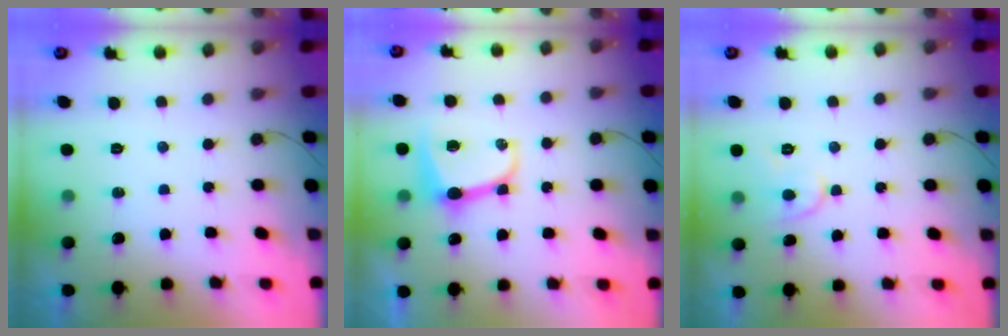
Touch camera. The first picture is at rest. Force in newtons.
{"total": 10.0, "press": 10.0, "slide": 0.9}
{"total": 6.5, "press": 6.5, "slide": 0.6}